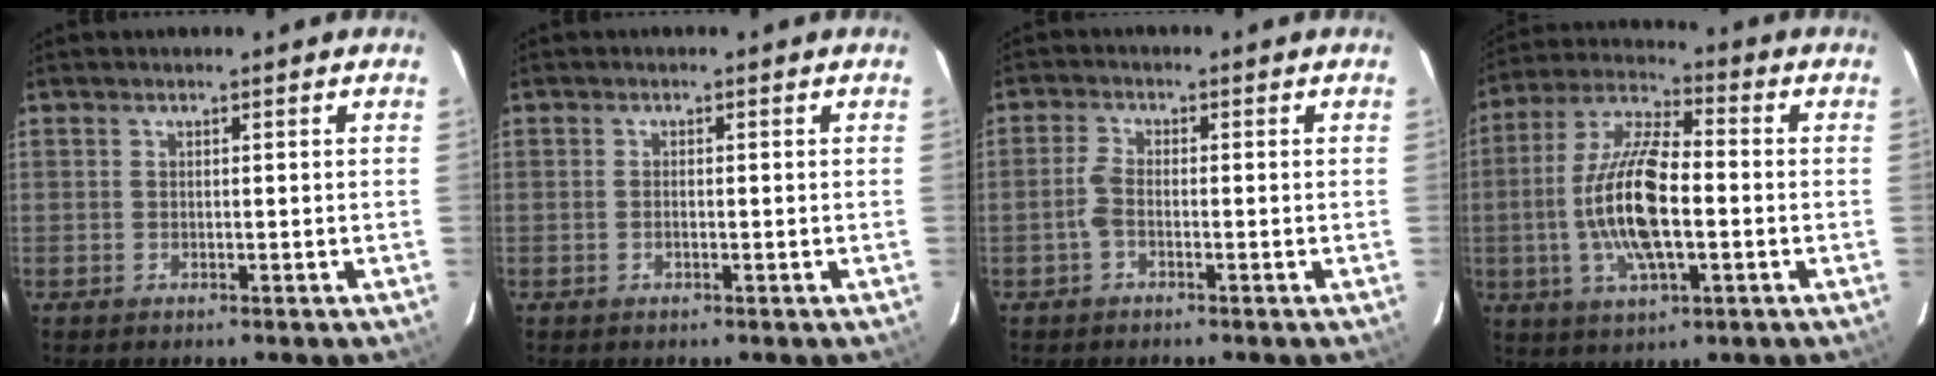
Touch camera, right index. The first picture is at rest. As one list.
[{"total": 1.0, "force": [-0.3, 0.5, 0.8], "torque": [-0.016, 0.002, -0.007]}, {"total": 2.6, "force": [-1.2, 1.1, 2.0], "torque": [-0.052, 0.008, -0.026]}, {"total": 15.6, "force": [-2.4, 5.3, 14.4], "torque": [-0.294, 0.003, -0.048]}]